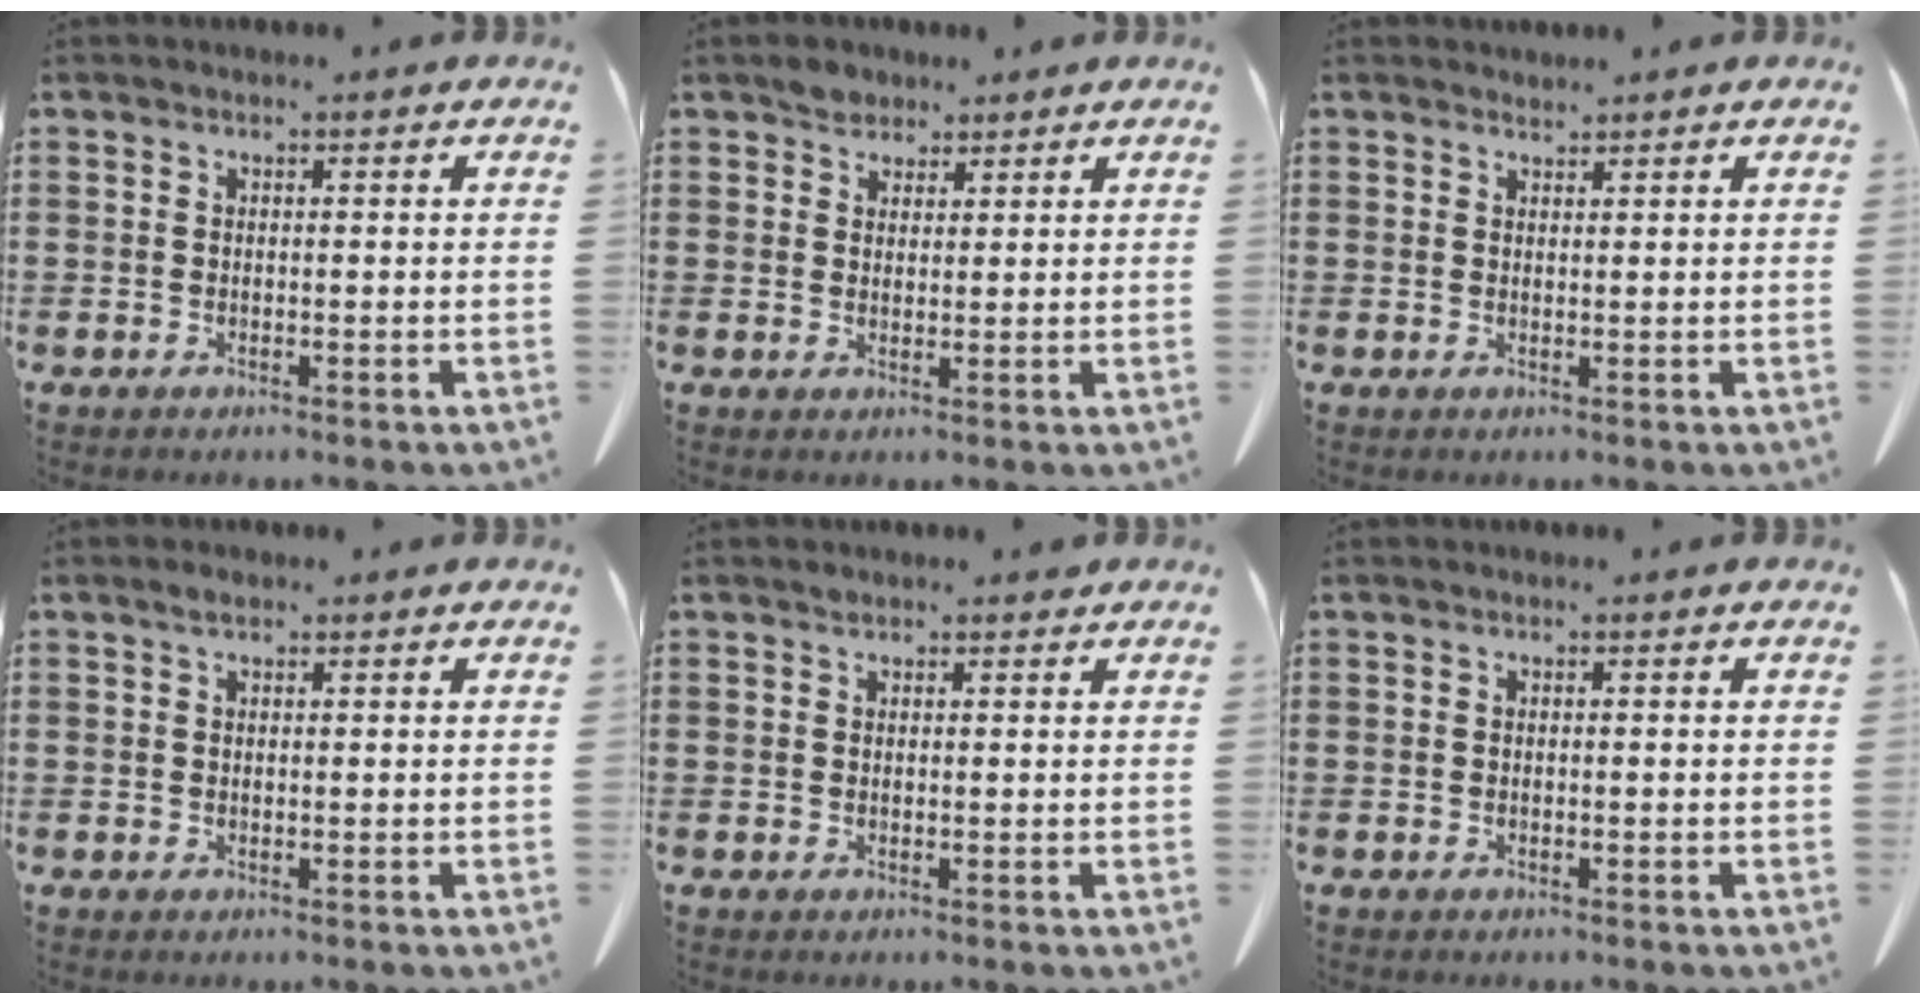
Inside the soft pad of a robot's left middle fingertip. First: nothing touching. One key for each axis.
{"total": 2.6, "fx": 2.2, "fy": 1.3, "fz": 0.3, "tx": -0.005, "ty": 0.001, "tz": 0.043}
{"total": 1.2, "fx": 1.2, "fy": 0.2, "fz": 0.0, "tx": -0.002, "ty": 0.001, "tz": 0.023}
{"total": 1.1, "fx": 0.7, "fy": 0.4, "fz": 0.7, "tx": -0.017, "ty": 0.001, "tz": 0.014}
{"total": 0.9, "fx": 0.7, "fy": 0.4, "fz": 0.4, "tx": -0.009, "ty": 0.001, "tz": 0.015}
{"total": 0.0}